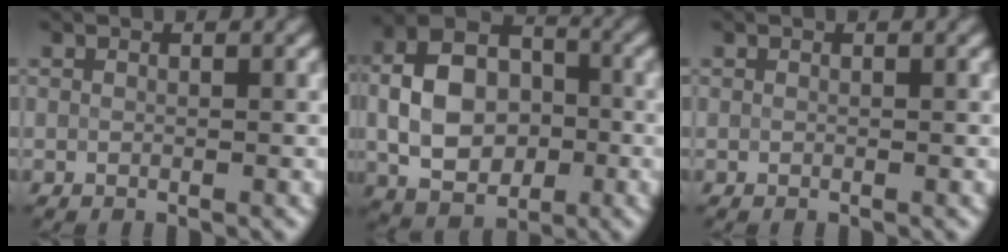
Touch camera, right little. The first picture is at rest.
{"total": 9.1, "force": [-0.7, 6.5, 6.4], "torque": [-0.123, 0.007, -0.019]}
{"total": 0.0}